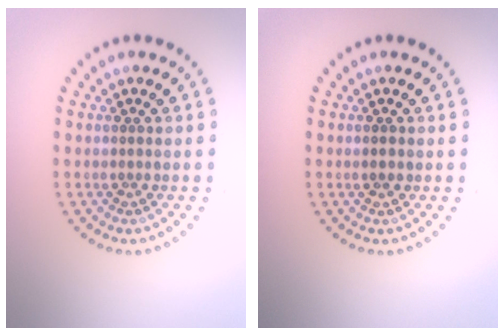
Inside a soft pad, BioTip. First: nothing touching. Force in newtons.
{"total": 1.0, "press": 0.9, "slide": 0.2}